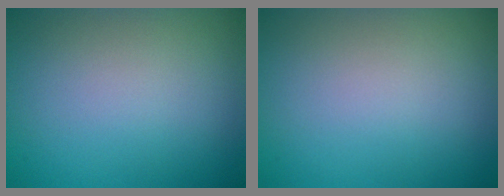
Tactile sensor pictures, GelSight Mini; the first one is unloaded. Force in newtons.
{"total": 0.0}